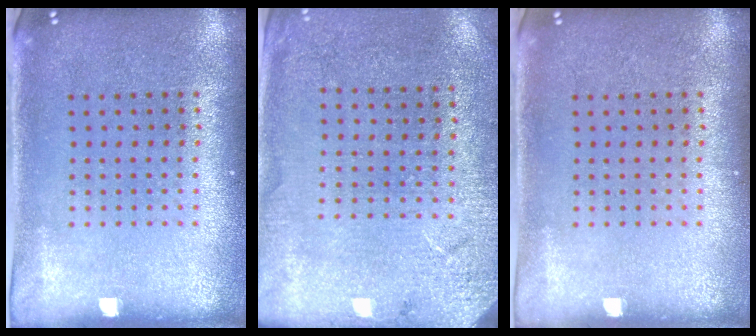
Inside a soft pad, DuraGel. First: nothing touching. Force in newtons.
{"total": 2.6, "press": 2.5, "slide": 0.5}
{"total": 0.0}